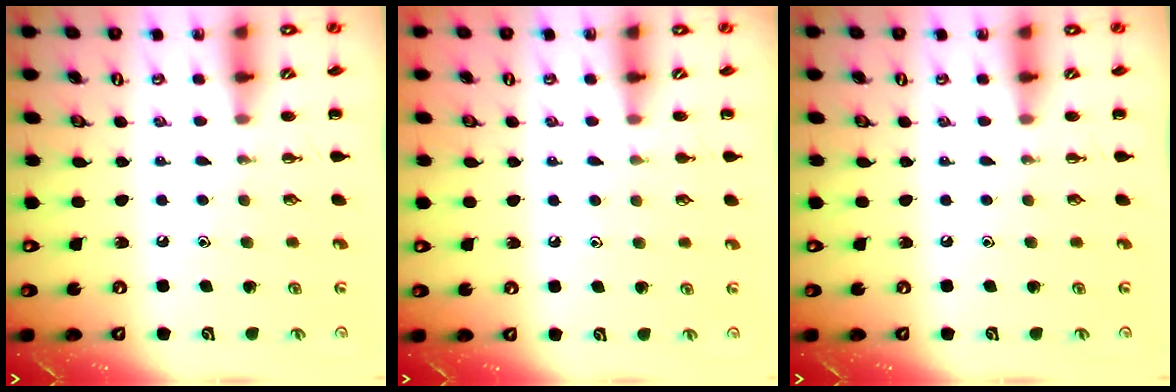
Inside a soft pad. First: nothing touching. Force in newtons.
{"total": 4.5, "press": 4.3, "slide": 1.3}
{"total": 0.0}